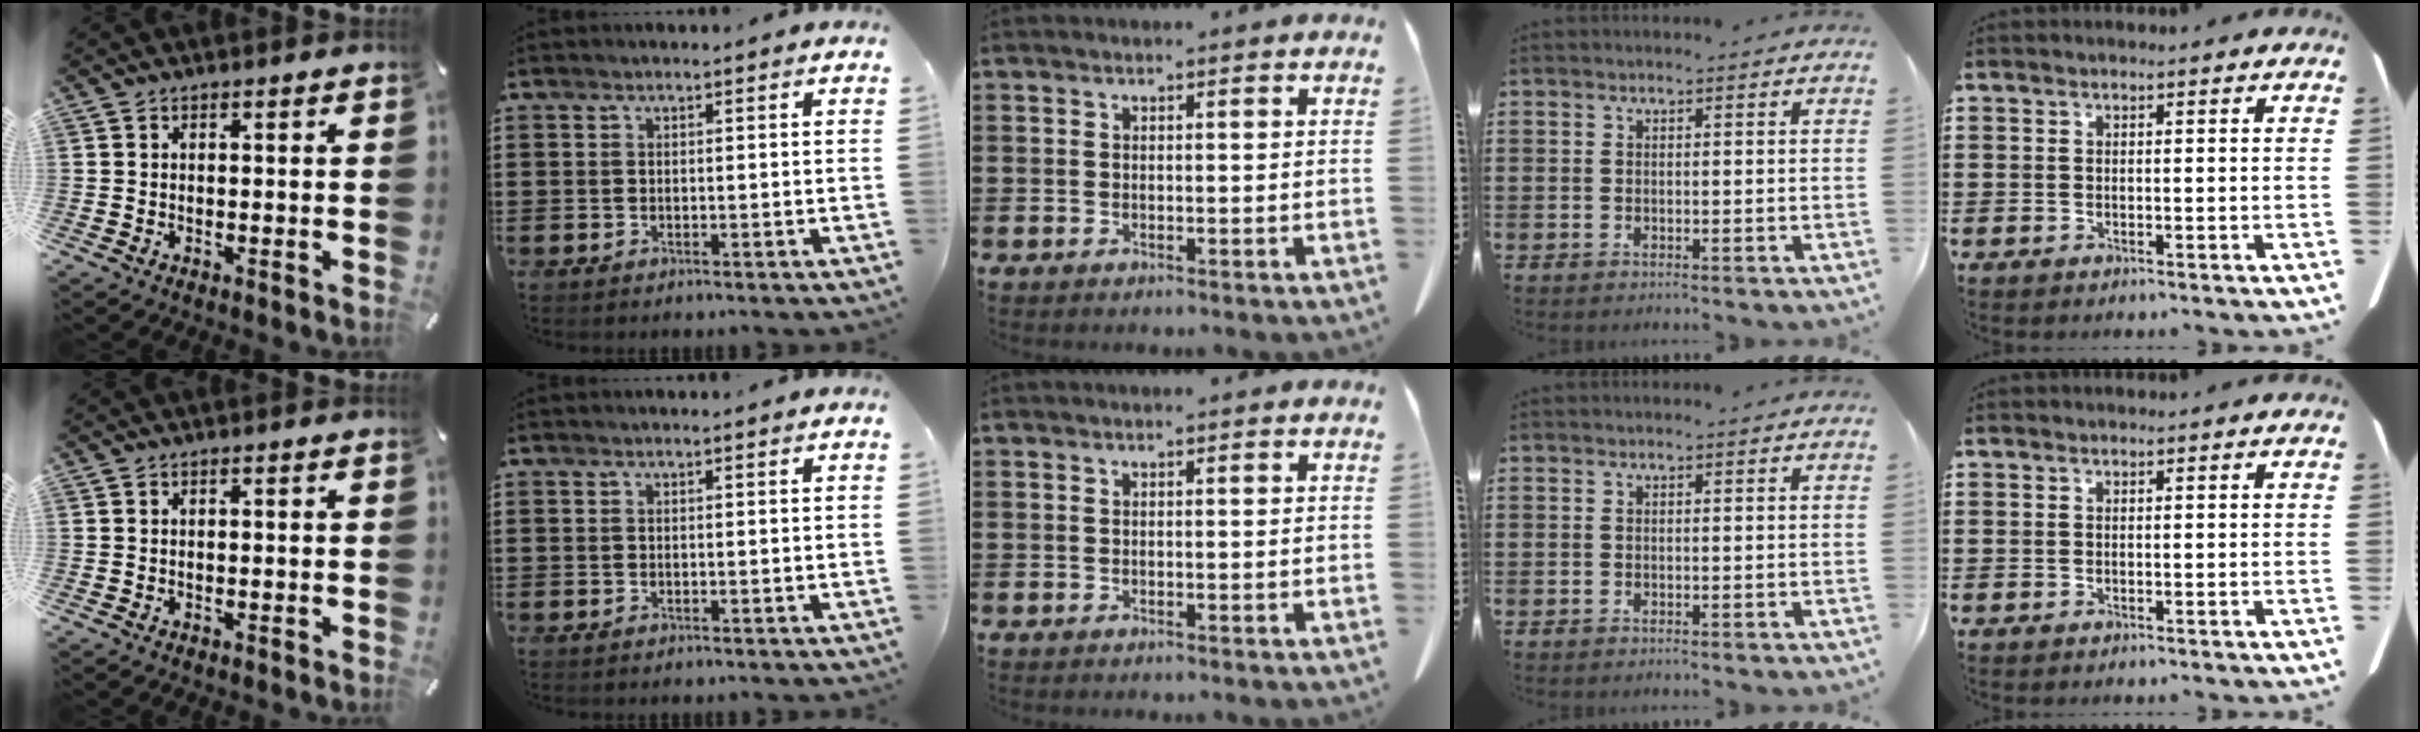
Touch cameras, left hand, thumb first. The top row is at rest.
{}